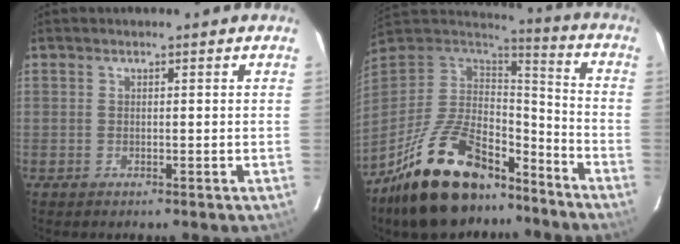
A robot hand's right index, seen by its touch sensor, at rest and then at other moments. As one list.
[{"total": 25.5, "force": [-17.5, 11.3, 14.6], "torque": [-0.282, 0.002, -0.270]}]